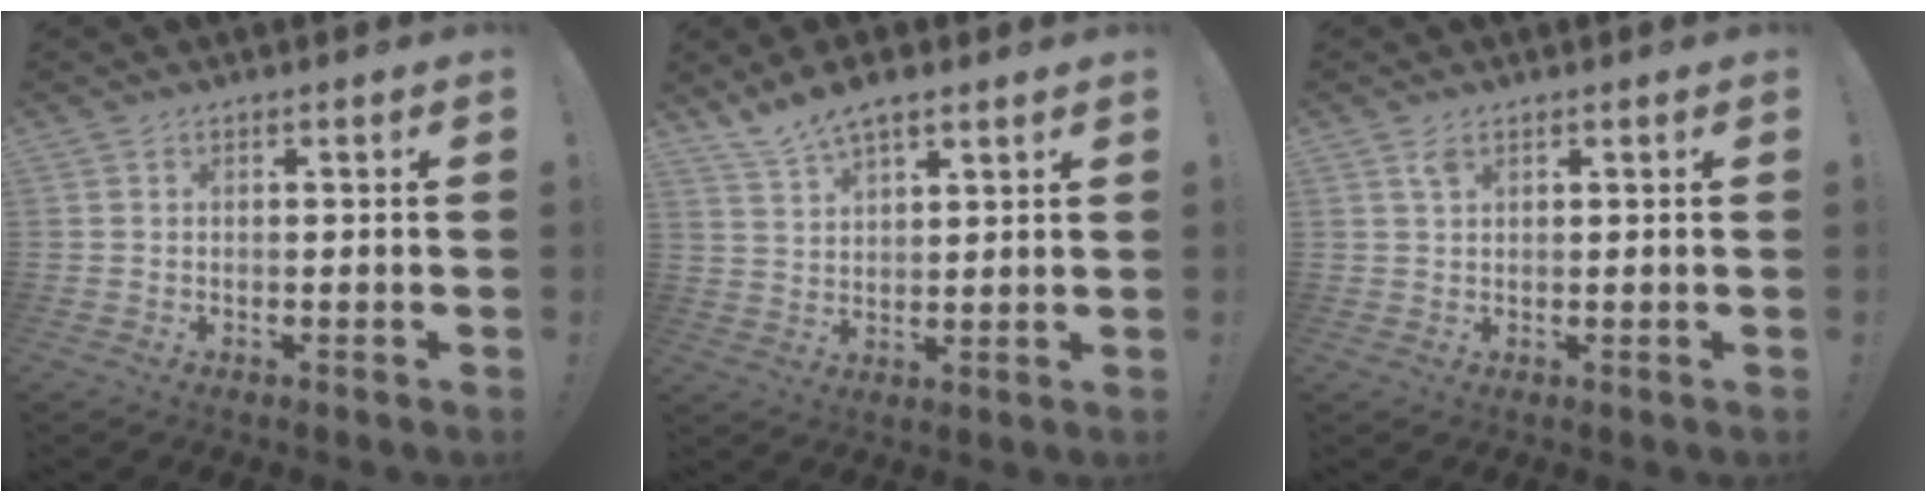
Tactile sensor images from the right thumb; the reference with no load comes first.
{"total": 7.7, "force": [6.0, 3.0, 3.9], "torque": [-0.065, -0.031, 0.112]}
{"total": 2.4, "force": [1.3, 1.1, 1.6], "torque": [-0.026, -0.002, 0.022]}